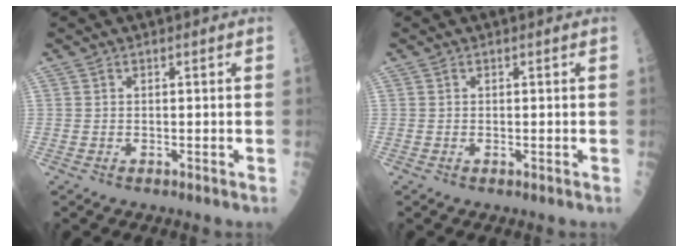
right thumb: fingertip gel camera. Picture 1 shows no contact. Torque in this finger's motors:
{"motor_torque": [2.52, 2.50, 0.34, 0.18, 0.02]}